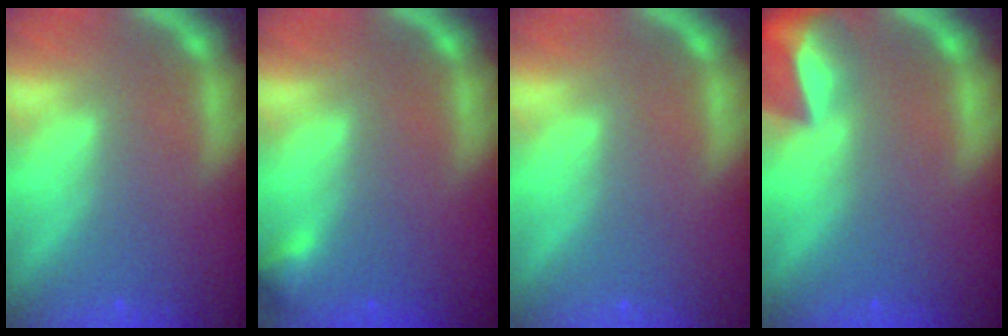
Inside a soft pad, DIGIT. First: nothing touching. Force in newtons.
{"total": 1.4}
{"total": 0.0}
{"total": 6.9}